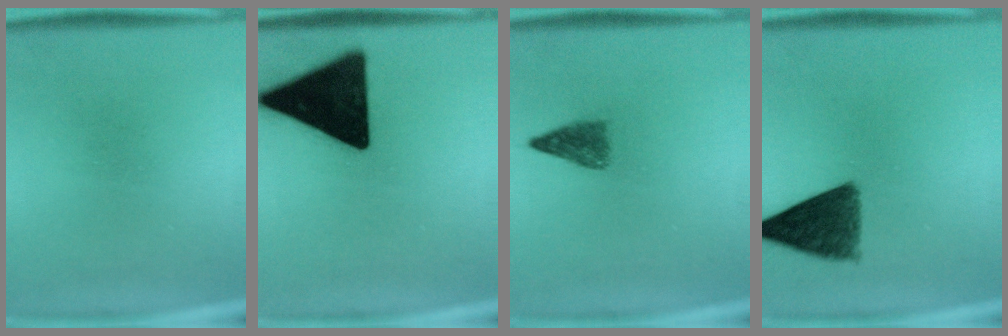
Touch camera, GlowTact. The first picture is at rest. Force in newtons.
{"total": 19.5}
{"total": 2.9}
{"total": 9.7}